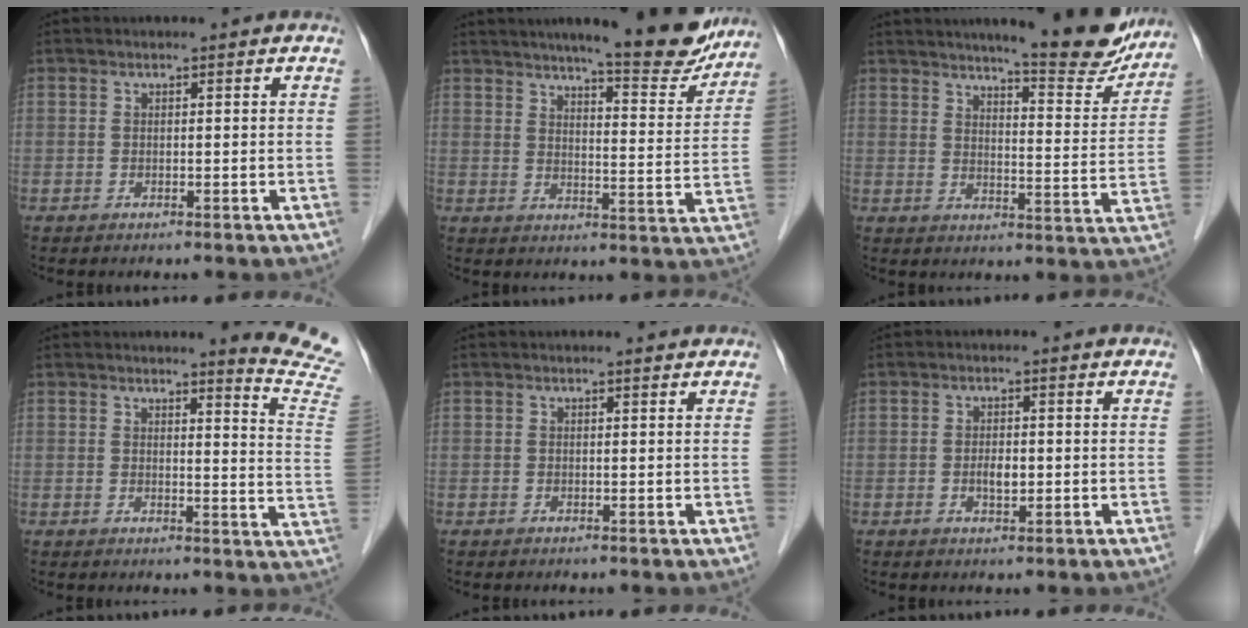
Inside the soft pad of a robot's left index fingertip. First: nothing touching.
{"total": 14.4, "force": [12.6, 1.5, 6.9], "torque": [-0.086, -0.020, 0.159]}
{"total": 14.4, "force": [12.8, 1.5, 6.3], "torque": [-0.077, -0.029, 0.157]}
{"total": 10.3, "force": [9.9, -1.4, 2.7], "torque": [-0.021, -0.106, 0.085]}
{"total": 1.1, "force": [1.1, -0.1, 0.2], "torque": [-0.012, 0.001, 0.013]}
{"total": 2.2, "force": [-0.3, 1.0, 1.9], "torque": [-0.037, 0.001, -0.003]}